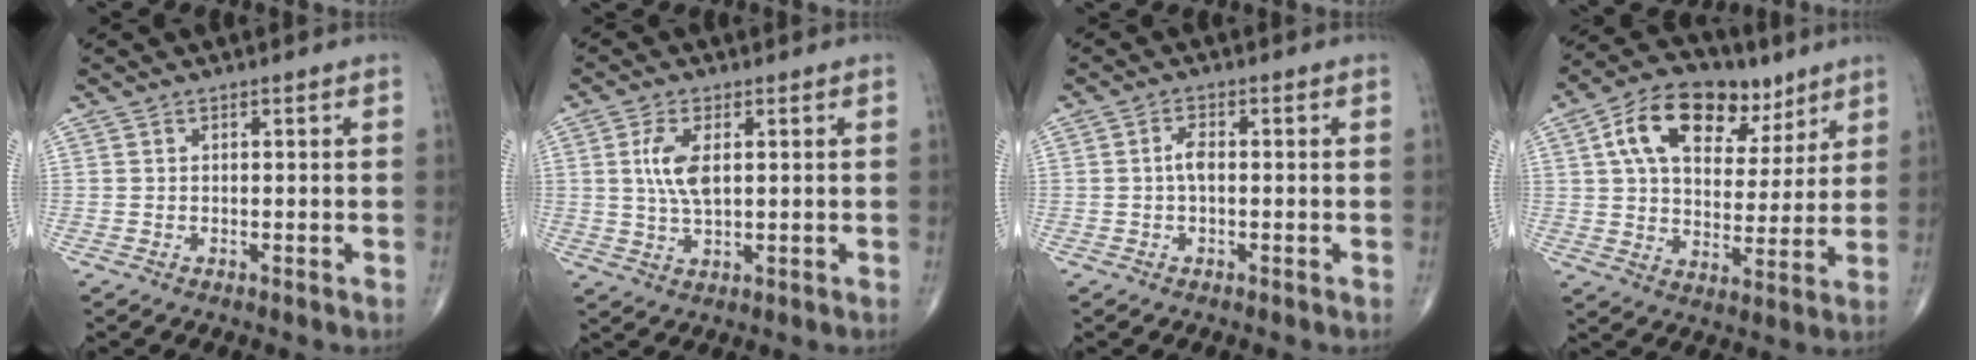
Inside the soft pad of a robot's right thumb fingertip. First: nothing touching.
{"total": 6.4, "force": [1.3, 2.8, 5.6], "torque": [-0.118, -0.005, 0.027]}
{"total": 2.4, "force": [-0.2, 1.1, 2.1], "torque": [-0.041, 0.006, -0.007]}
{"total": 18.0, "force": [8.3, 10.9, 11.6], "torque": [-0.159, -0.007, 0.138]}